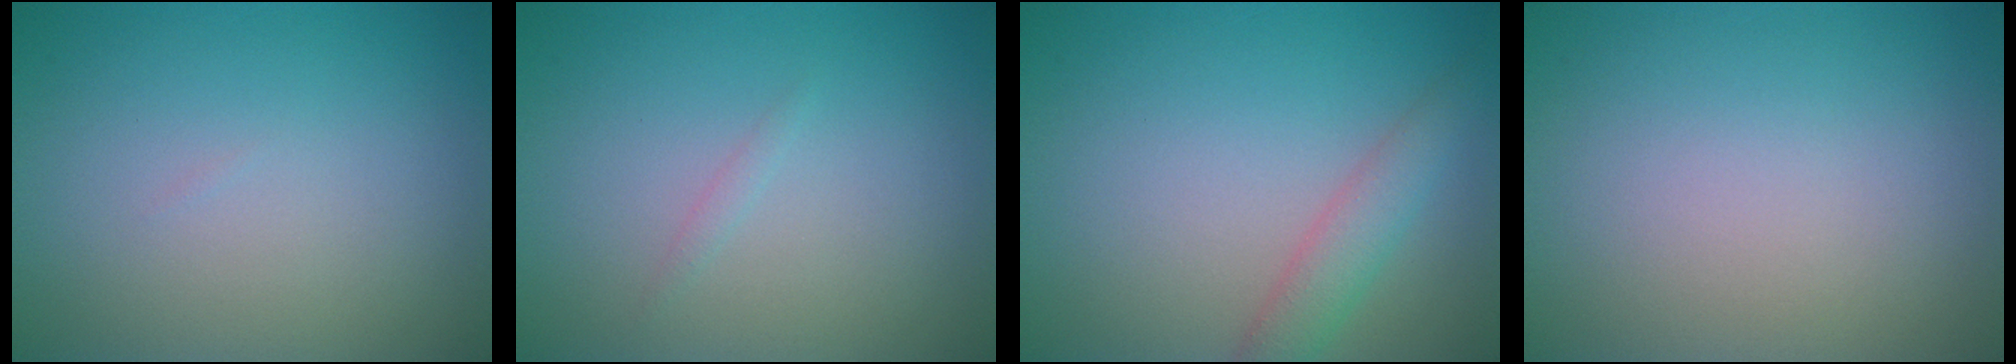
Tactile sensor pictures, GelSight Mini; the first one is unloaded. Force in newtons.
{"total": 0.5, "press": 0.5, "slide": 0.0}
{"total": 2.5, "press": 2.5, "slide": 0.1}
{"total": 0.0}